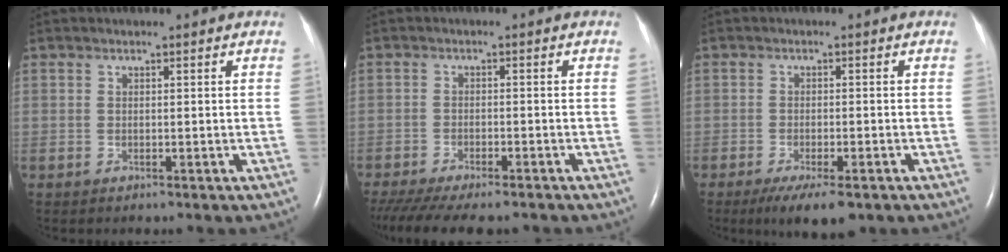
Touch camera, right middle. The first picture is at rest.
{"total": 14.2, "force": [-11.9, 3.4, 7.0], "torque": [-0.152, -0.028, -0.171]}
{"total": 6.8, "force": [-4.6, 1.8, 4.7], "torque": [-0.073, -0.015, -0.067]}